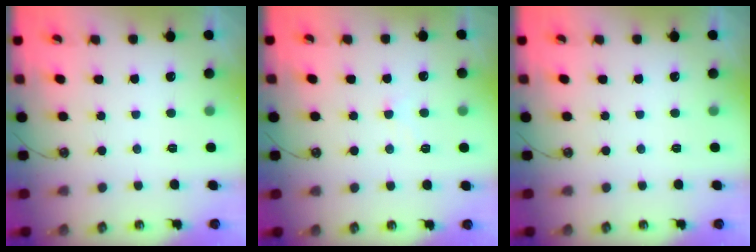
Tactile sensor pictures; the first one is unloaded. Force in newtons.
{"total": 1.1, "press": 1.0, "slide": 0.4}
{"total": 0.0}